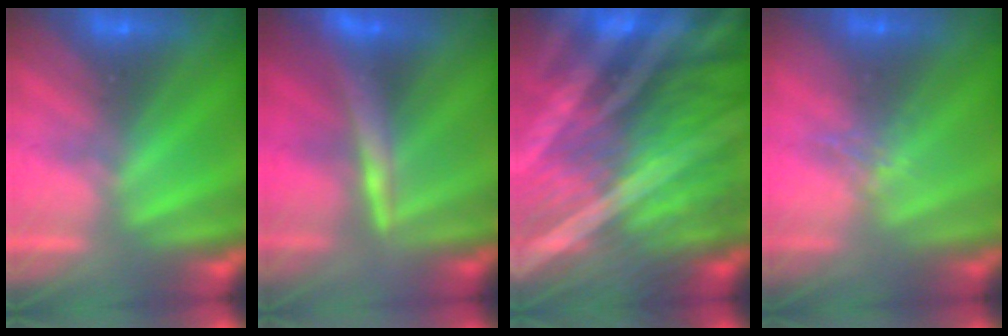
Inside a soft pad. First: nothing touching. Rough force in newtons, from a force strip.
{"total": 4.4}
{"total": 9.7}
{"total": 1.0}